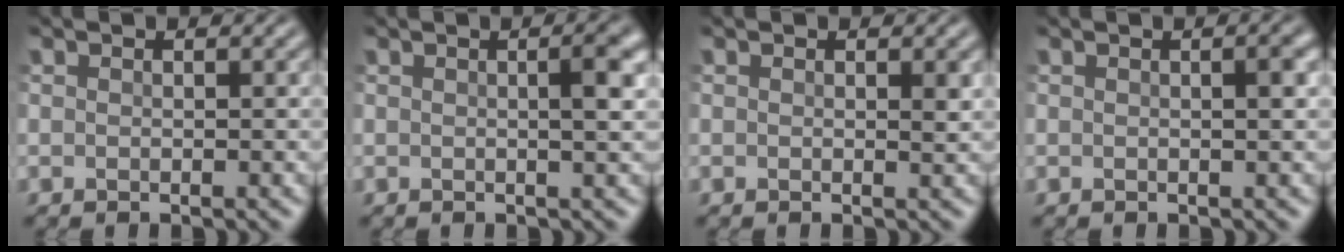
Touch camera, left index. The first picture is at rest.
{"total": 2.8, "force": [0.6, 0.7, 2.7], "torque": [-0.045, 0.006, 0.010]}
{"total": 1.0, "force": [0.3, 0.4, 0.9], "torque": [-0.015, -0.002, 0.007]}
{"total": 1.9, "force": [0.3, 0.6, 1.7], "torque": [-0.026, 0.005, 0.006]}